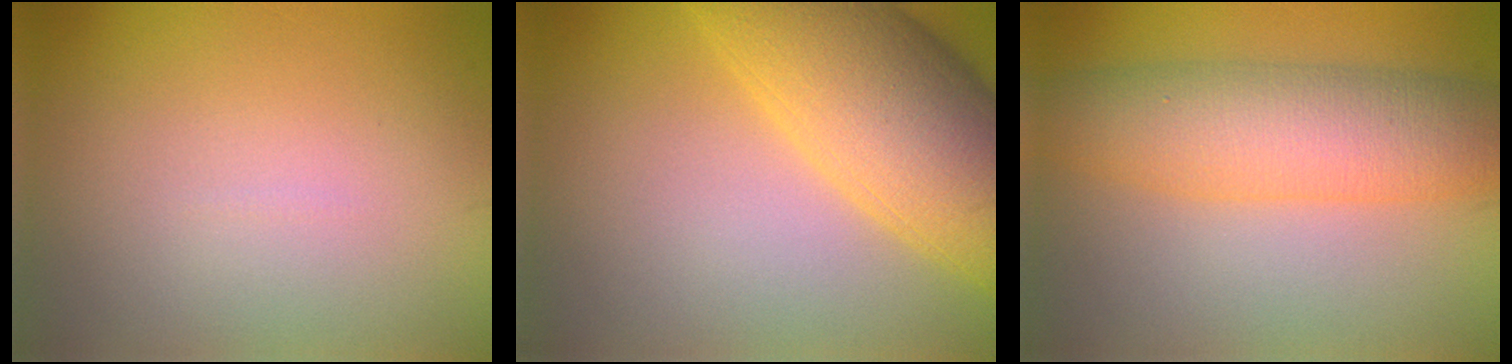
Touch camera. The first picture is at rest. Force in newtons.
{"total": 10.6, "press": 10.6, "slide": 0.3}
{"total": 7.3, "press": 7.3, "slide": 0.1}